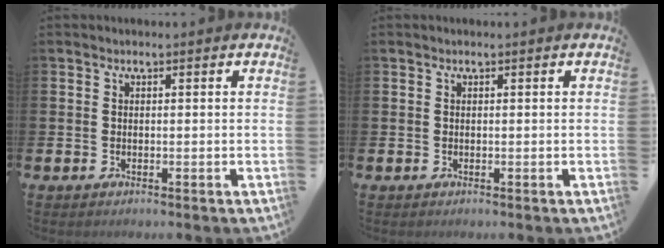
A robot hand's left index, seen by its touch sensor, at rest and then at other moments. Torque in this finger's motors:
{"motor_torque": [0.01, 0.05, 0.04, 0.01]}